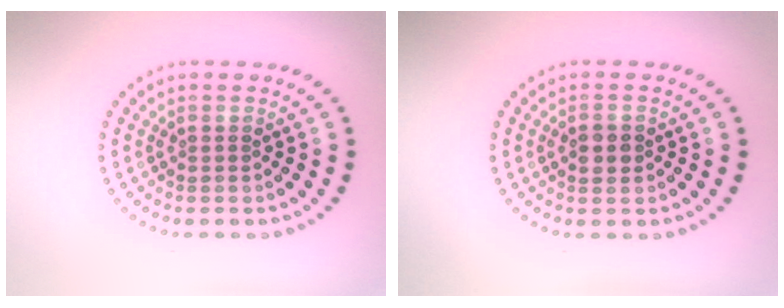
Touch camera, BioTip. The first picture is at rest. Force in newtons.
{"total": 2.0, "press": 2.0, "slide": 0.2}